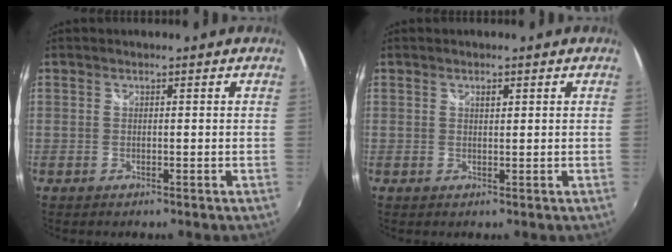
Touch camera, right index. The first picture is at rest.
{"total": 1.0, "force": [0.5, 0.4, 0.7], "torque": [-0.010, 0.003, 0.009]}